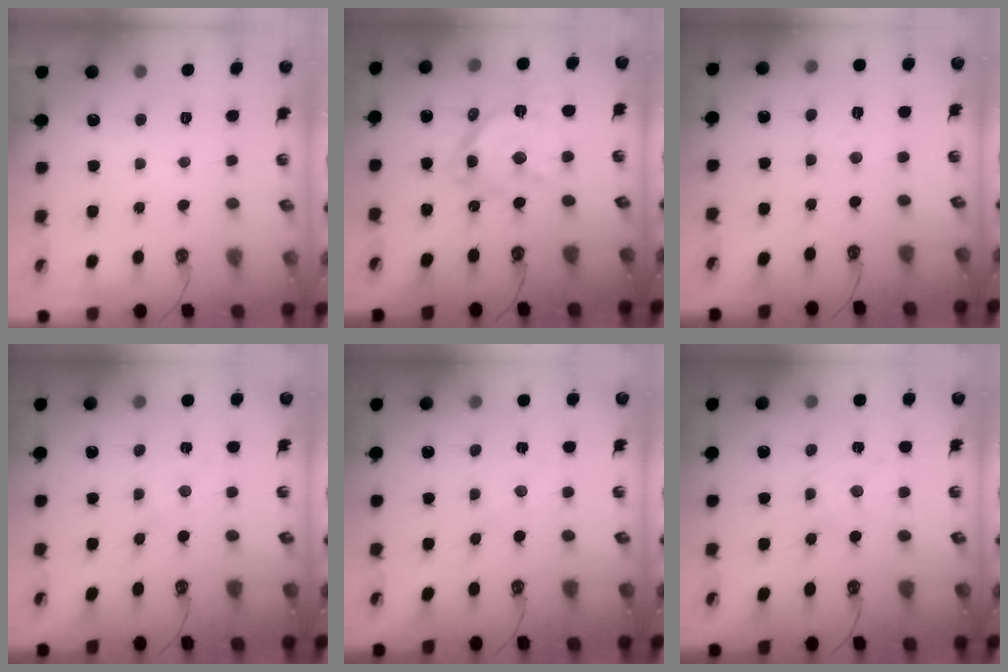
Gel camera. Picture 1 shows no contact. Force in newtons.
{"total": 17.3, "press": 17.3, "slide": 1.4}
{"total": 1.8, "press": 1.7, "slide": 0.6}
{"total": 0.0}
{"total": 0.0}
{"total": 1.6, "press": 1.6, "slide": 0.3}